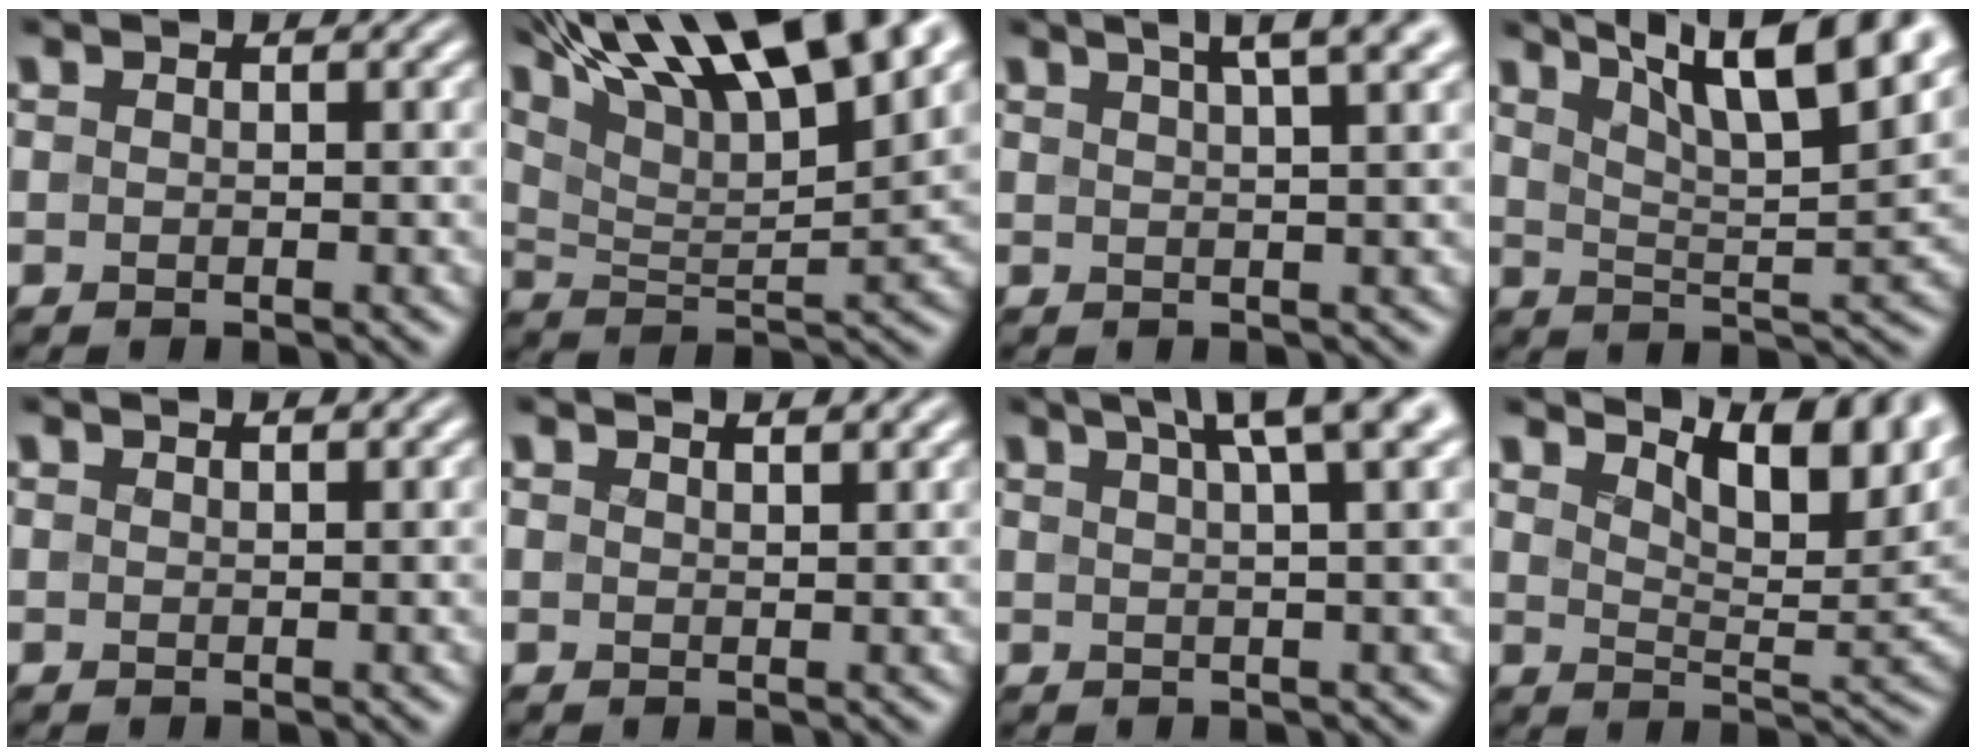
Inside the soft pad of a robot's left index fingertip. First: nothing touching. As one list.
[{"total": 16.8, "force": [11.2, 5.1, 11.5], "torque": [-0.192, 0.033, 0.158]}, {"total": 6.2, "force": [4.2, 1.9, 4.2], "torque": [-0.029, 0.035, 0.030]}, {"total": 11.9, "force": [7.4, 3.4, 8.6], "torque": [-0.107, 0.021, 0.093]}, {"total": 0.9, "force": [0.9, 0.2, 0.1], "torque": [0.001, 0.000, 0.010]}, {"total": 1.6, "force": [1.5, 0.3, 0.5], "torque": [-0.001, 0.000, 0.016]}, {"total": 6.8, "force": [4.4, 1.6, 5.0], "torque": [-0.040, 0.029, 0.048]}, {"total": 9.0, "force": [6.0, 2.8, 6.1], "torque": [-0.077, 0.014, 0.087]}]